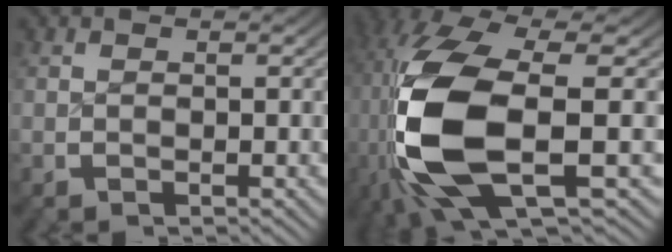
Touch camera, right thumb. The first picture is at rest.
{"total": 16.4, "force": [-0.9, 8.1, 14.3], "torque": [-0.347, -0.041, 0.014]}